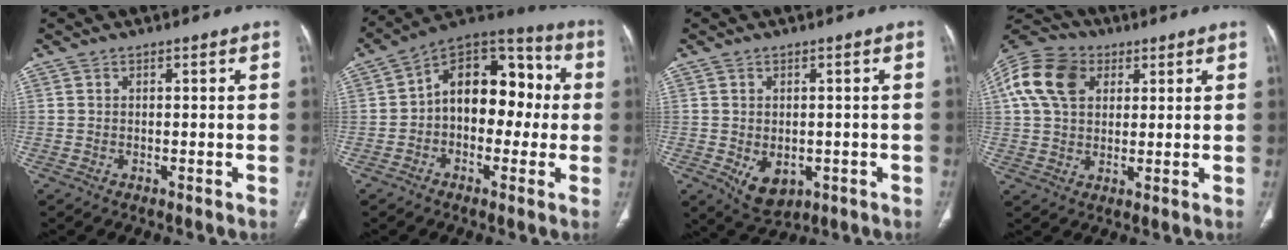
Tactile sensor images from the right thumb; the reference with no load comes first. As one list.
[{"total": 16.2, "force": [0.1, 10.7, 12.1], "torque": [-0.131, 0.051, -0.014]}, {"total": 6.2, "force": [-1.6, 4.3, 4.2], "torque": [-0.053, -0.002, -0.005]}, {"total": 16.0, "force": [5.4, 11.6, 9.7], "torque": [-0.200, 0.019, 0.093]}]